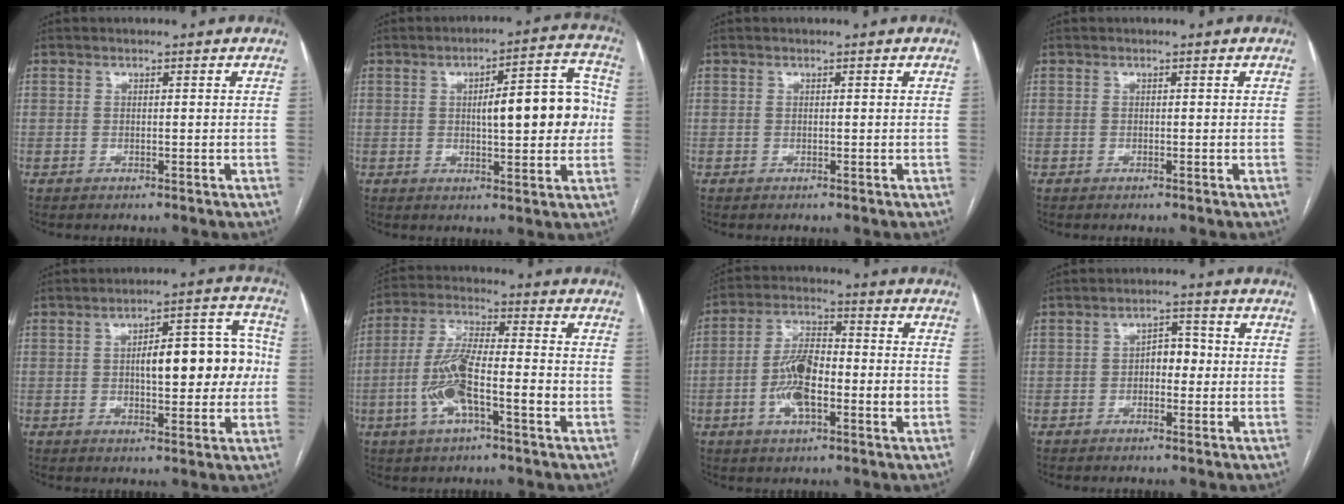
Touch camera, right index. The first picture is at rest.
{"total": 11.6, "force": [0.5, 3.1, 11.1], "torque": [-0.146, 0.028, 0.012]}
{"total": 0.0}
{"total": 0.0}
{"total": 12.1, "force": [0.3, 4.2, 11.3], "torque": [-0.151, 0.036, 0.011]}
{"total": 10.9, "force": [-3.0, 2.6, 10.2], "torque": [-0.211, 0.012, -0.057]}
{"total": 10.8, "force": [-2.1, 4.0, 9.8], "torque": [-0.197, 0.019, -0.039]}
{"total": 3.4, "force": [-0.4, 2.0, 2.7], "torque": [-0.037, 0.016, -0.009]}